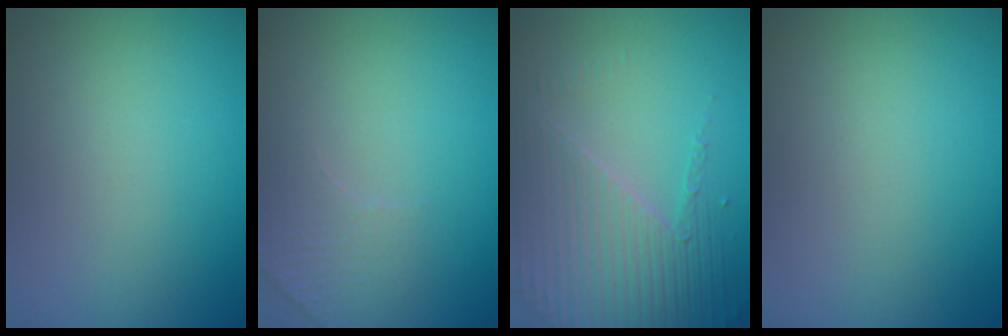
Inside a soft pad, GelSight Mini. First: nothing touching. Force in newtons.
{"total": 2.3, "press": 2.3, "slide": 0.6}
{"total": 4.0, "press": 3.8, "slide": 1.2}
{"total": 0.0}